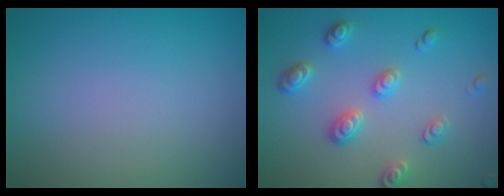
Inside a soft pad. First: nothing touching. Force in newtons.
{"total": 2.8, "press": 2.6, "slide": 1.1}